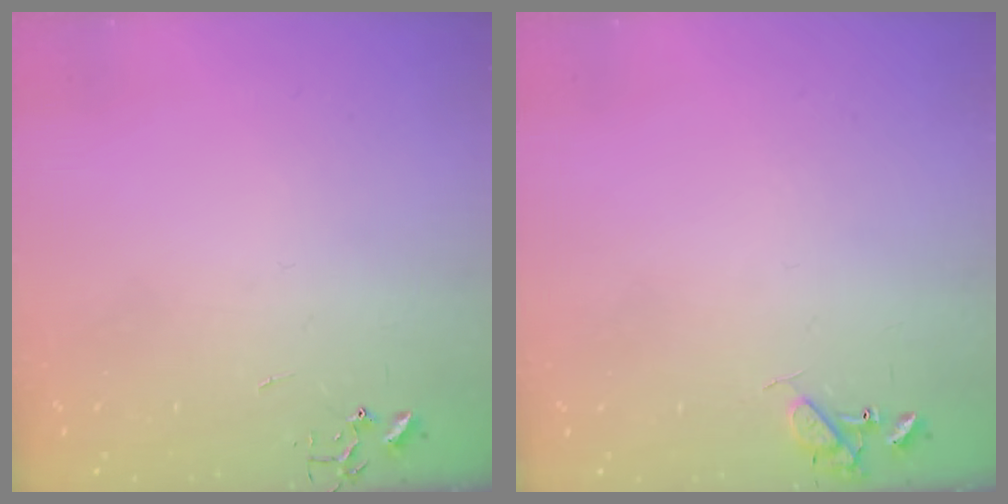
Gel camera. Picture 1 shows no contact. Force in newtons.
{"total": 8.6, "press": 8.6, "slide": 0.7}